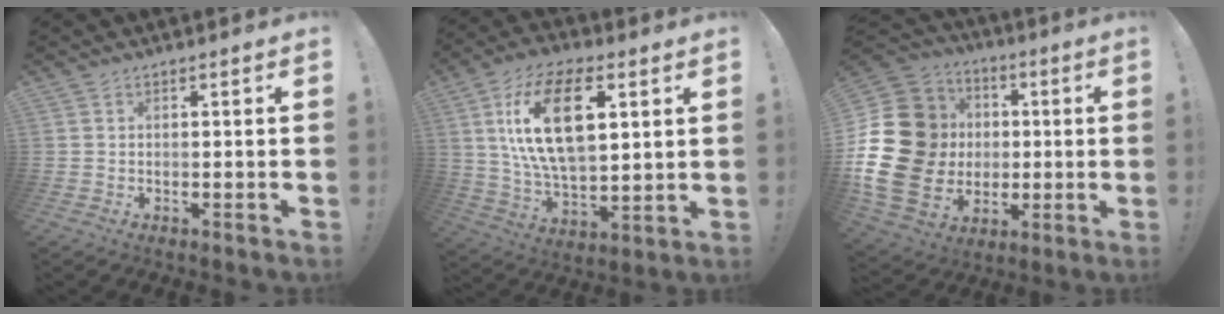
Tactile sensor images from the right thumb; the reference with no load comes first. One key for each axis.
{"total": 21.1, "fx": 6.8, "fy": 11.1, "fz": 16.6, "tx": -0.315, "ty": -0.012, "tz": 0.108}
{"total": 25.4, "fx": -0.3, "fy": 21.3, "fz": 13.8, "tx": -0.277, "ty": 0.005, "tz": 0.051}